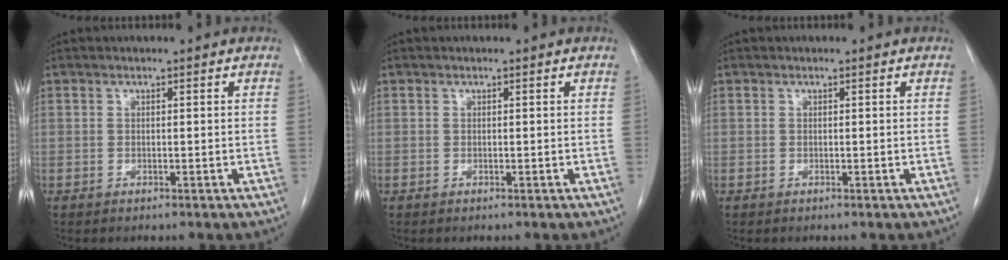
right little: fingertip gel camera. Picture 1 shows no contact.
{"total": 0.0}
{"total": 0.0}